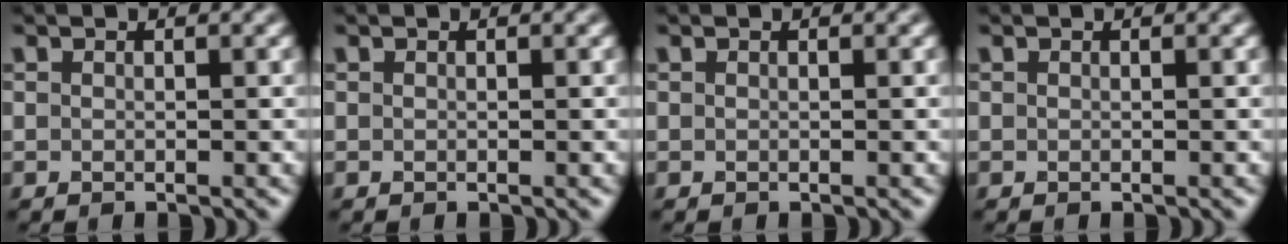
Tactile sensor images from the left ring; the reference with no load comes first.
{"total": 0.0}
{"total": 0.0}
{"total": 0.0}